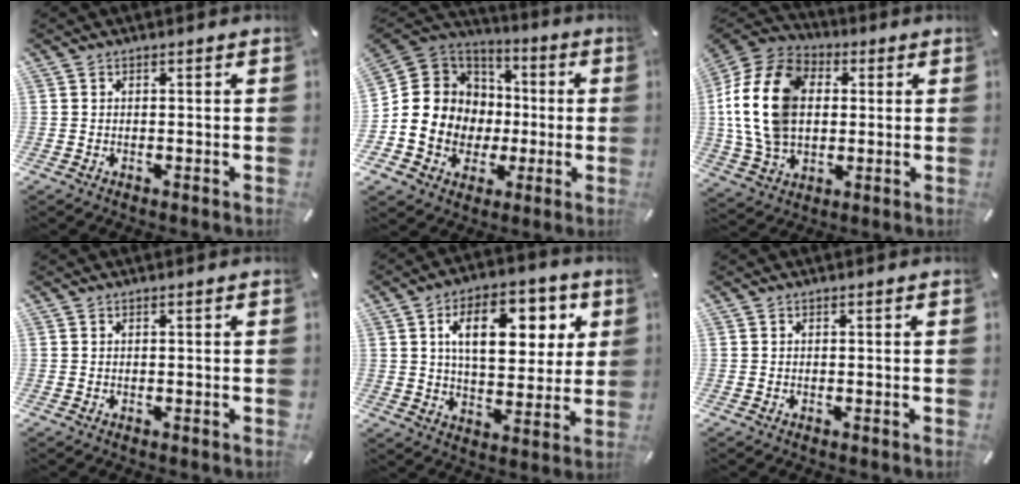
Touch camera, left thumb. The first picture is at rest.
{"total": 13.1, "force": [-0.7, 12.8, 2.7], "torque": [-0.072, -0.009, 0.006]}
{"total": 19.1, "force": [1.5, 14.5, 12.4], "torque": [-0.289, 0.012, 0.024]}
{"total": 0.0}
{"total": 15.8, "force": [5.6, 9.4, 11.4], "torque": [-0.166, -0.003, 0.091]}
{"total": 0.0}